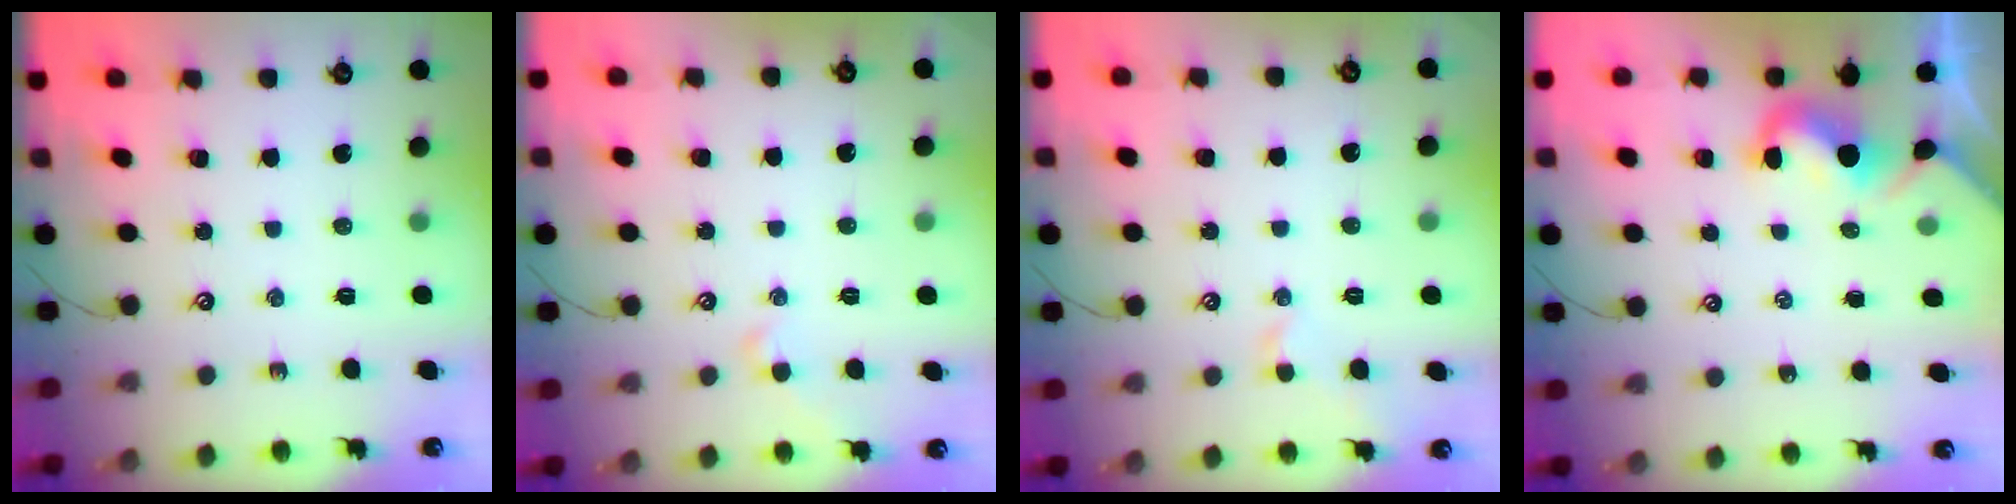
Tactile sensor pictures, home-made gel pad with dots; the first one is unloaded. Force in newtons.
{"total": 0.6, "press": 0.4, "slide": 0.5}
{"total": 0.8, "press": 0.8, "slide": 0.1}
{"total": 1.7, "press": 1.7, "slide": 0.2}